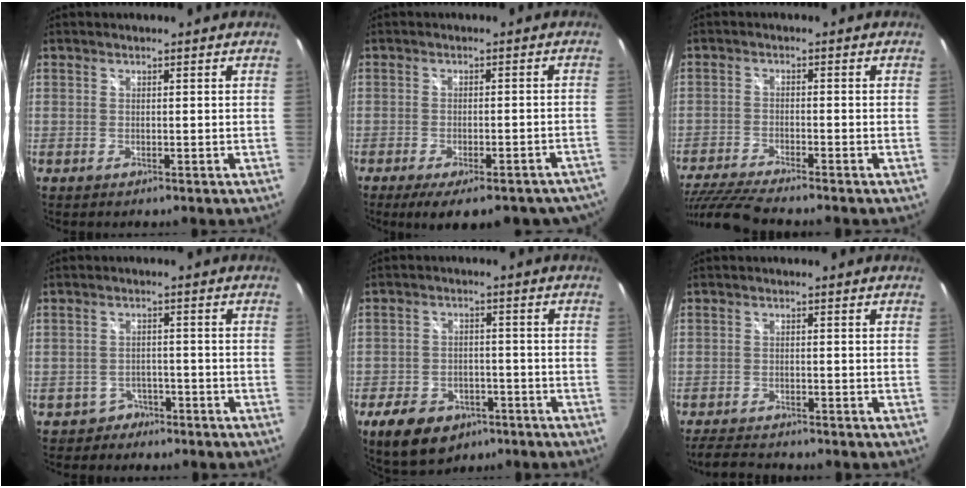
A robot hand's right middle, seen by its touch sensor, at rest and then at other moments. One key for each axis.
{"total": 16.0, "fx": -13.0, "fy": 4.5, "fz": 8.1, "tx": -0.131, "ty": -0.029, "tz": -0.155}
{"total": 9.2, "fx": -8.4, "fy": -0.3, "fz": 3.8, "tx": -0.105, "ty": -0.026, "tz": -0.156}
{"total": 3.7, "fx": -2.6, "fy": 2.6, "fz": -0.3, "tx": 0.003, "ty": 0.017, "tz": -0.040}
{"total": 11.8, "fx": -7.1, "fy": 7.5, "fz": 5.6, "tx": -0.140, "ty": -0.001, "tz": -0.100}
{"total": 5.0, "fx": -4.7, "fy": 0.7, "fz": 1.6, "tx": -0.048, "ty": -0.013, "tz": -0.081}